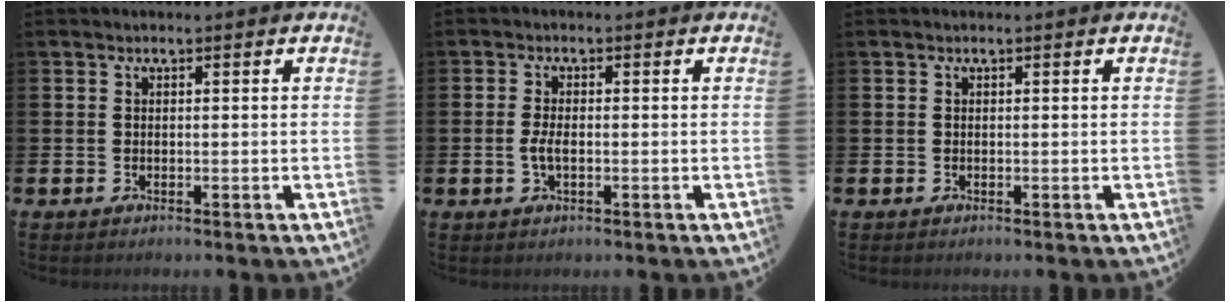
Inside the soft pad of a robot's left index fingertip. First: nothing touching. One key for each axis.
{"total": 2.3, "fx": -0.4, "fy": 1.0, "fz": 2.0, "tx": -0.037, "ty": 0.001, "tz": -0.008}
{"total": 0.0}